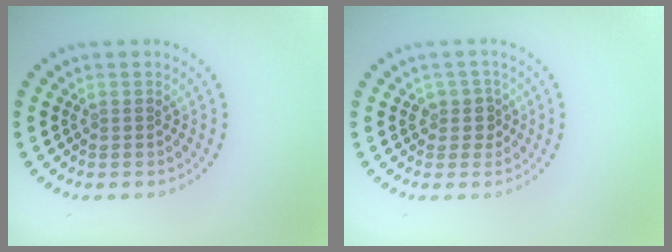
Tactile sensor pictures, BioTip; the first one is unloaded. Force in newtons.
{"total": 1.8, "press": 1.5, "slide": 1.1}